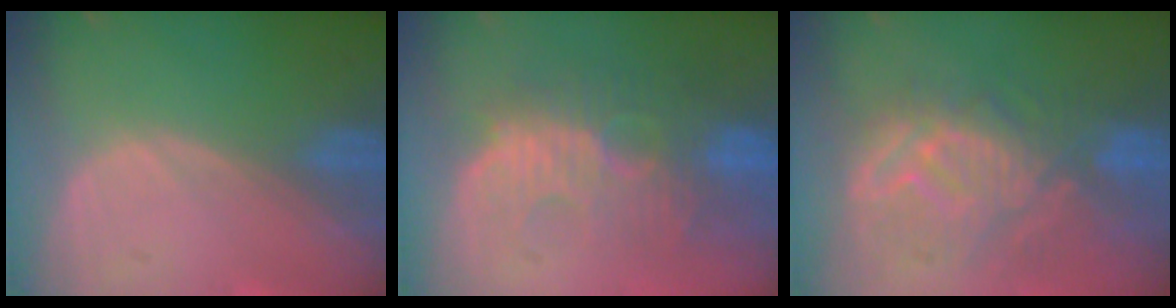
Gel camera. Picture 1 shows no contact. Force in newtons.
{"total": 10.8, "press": 9.6, "slide": 4.9}
{"total": 10.2, "press": 10.0, "slide": 2.1}